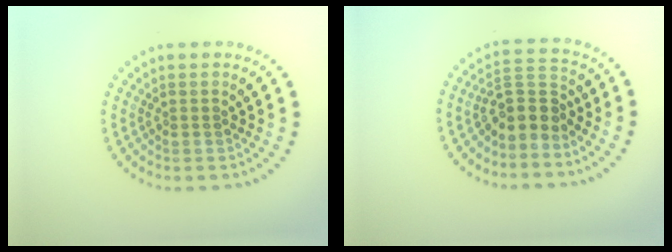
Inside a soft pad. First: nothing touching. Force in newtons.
{"total": 3.2, "press": 2.8, "slide": 1.7}